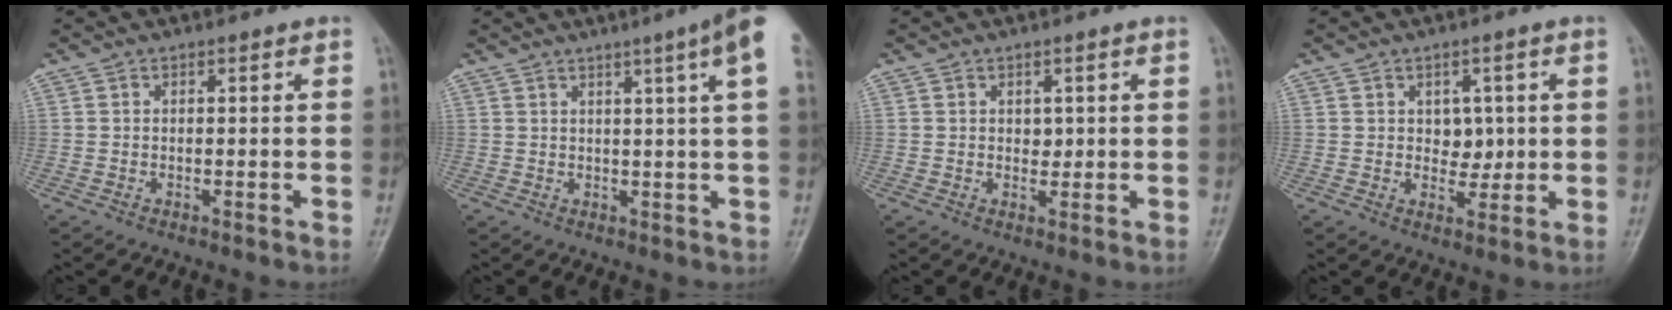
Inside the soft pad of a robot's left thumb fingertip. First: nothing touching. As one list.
[{"total": 9.0, "force": [4.4, -0.4, 7.9], "torque": [-0.102, 0.000, 0.045]}, {"total": 1.9, "force": [0.5, 1.4, 1.1], "torque": [-0.004, -0.002, 0.009]}, {"total": 4.3, "force": [0.8, 3.3, 2.7], "torque": [-0.009, -0.006, 0.014]}]